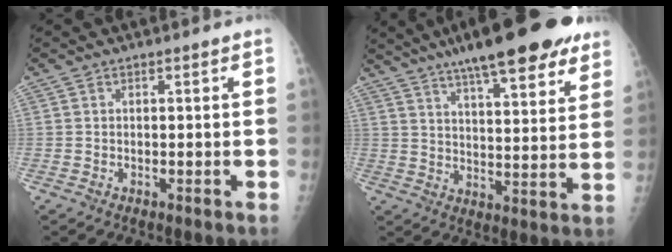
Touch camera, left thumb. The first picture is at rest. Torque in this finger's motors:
{"motor_torque": [3.77, 1.24, 1.51, -1.25, 0.41]}